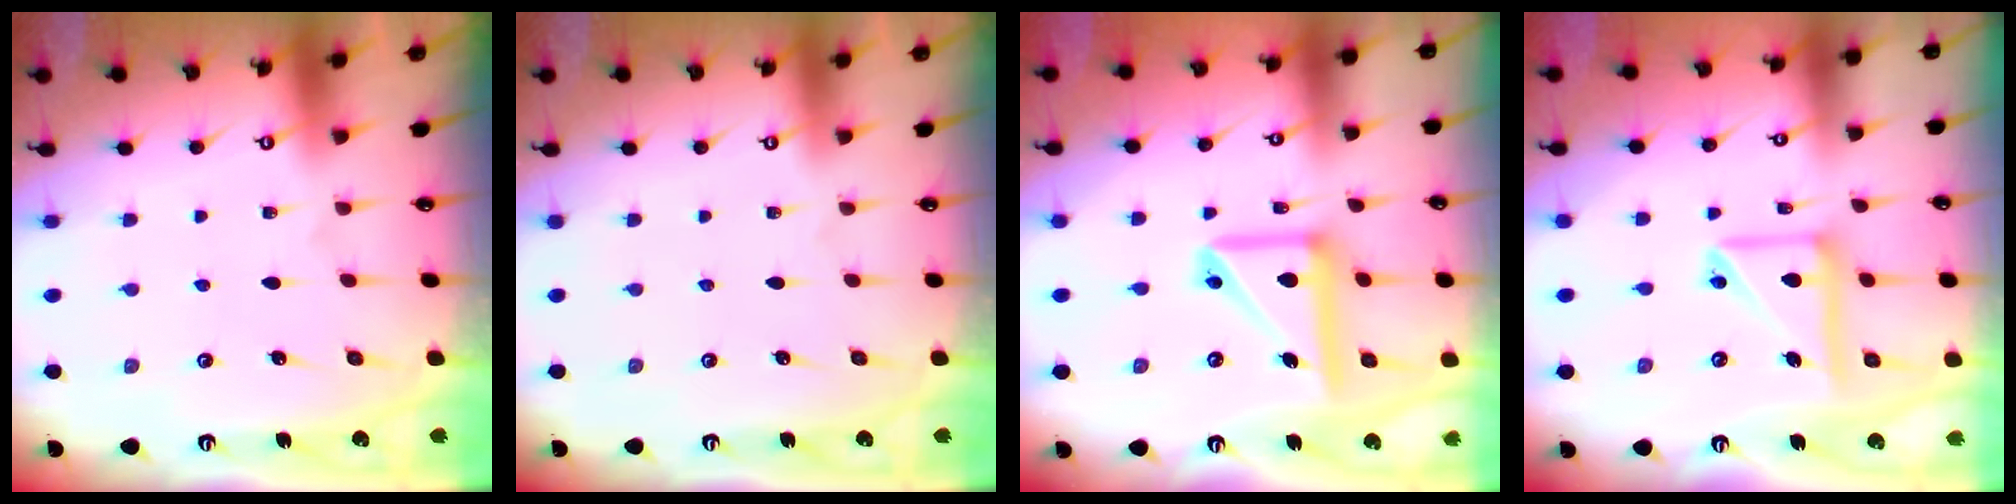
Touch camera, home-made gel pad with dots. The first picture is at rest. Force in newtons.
{"total": 0.0}
{"total": 13.7, "press": 13.6, "slide": 2.2}
{"total": 14.5, "press": 14.4, "slide": 2.2}